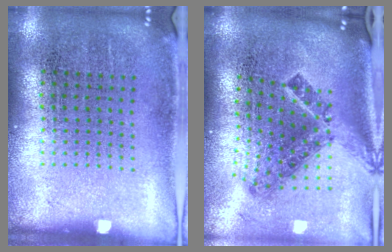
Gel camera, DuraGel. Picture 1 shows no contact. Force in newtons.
{"total": 1.9, "press": 1.3, "slide": 1.4}